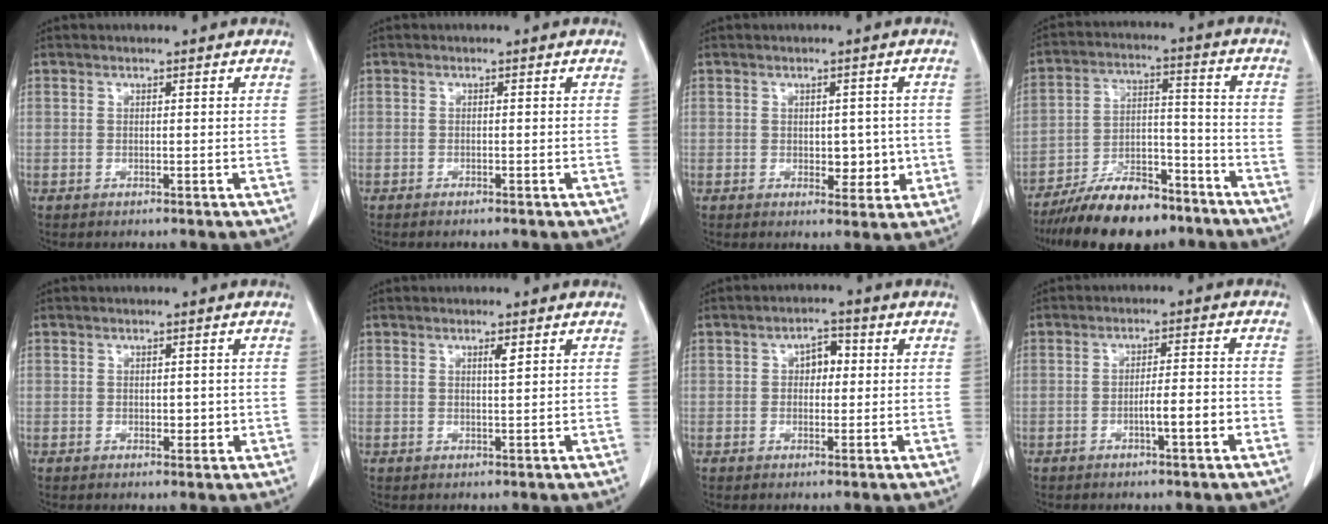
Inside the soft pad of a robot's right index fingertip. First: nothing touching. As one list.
[{"total": 1.2, "force": [-1.0, 0.1, 0.6], "torque": [-0.013, -0.002, -0.011]}, {"total": 4.1, "force": [-0.2, 2.6, 3.2], "torque": [-0.027, 0.001, 0.007]}, {"total": 14.4, "force": [-11.2, 5.1, 7.4], "torque": [-0.117, 0.018, -0.189]}, {"total": 1.8, "force": [0.0, 1.2, 1.3], "torque": [-0.011, 0.001, 0.006]}, {"total": 1.3, "force": [0.6, 0.0, 1.1], "torque": [-0.021, -0.003, 0.010]}, {"total": 3.3, "force": [0.5, 2.0, 2.6], "torque": [-0.036, 0.014, 0.006]}, {"total": 4.7, "force": [-1.8, 0.3, 4.3], "torque": [-0.063, 0.006, -0.025]}]